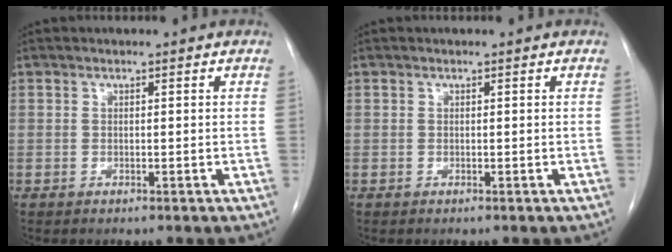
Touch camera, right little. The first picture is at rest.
{"total": 0.0}